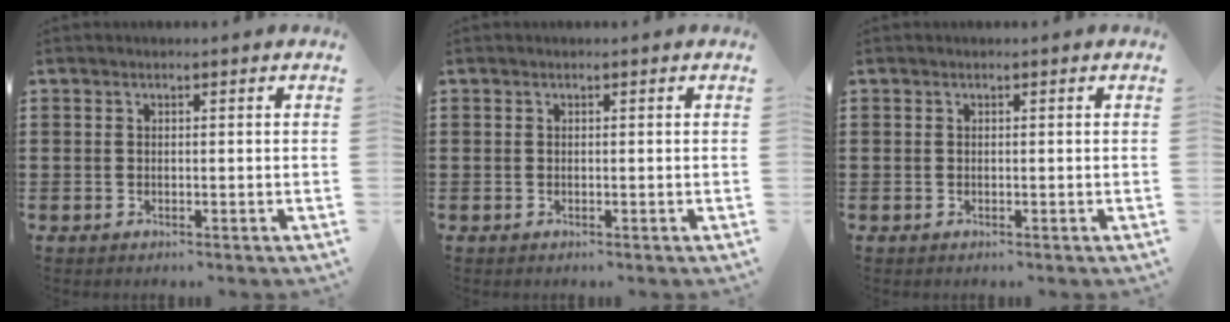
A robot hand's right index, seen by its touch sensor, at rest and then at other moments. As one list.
[{"total": 0.0}, {"total": 0.0}]